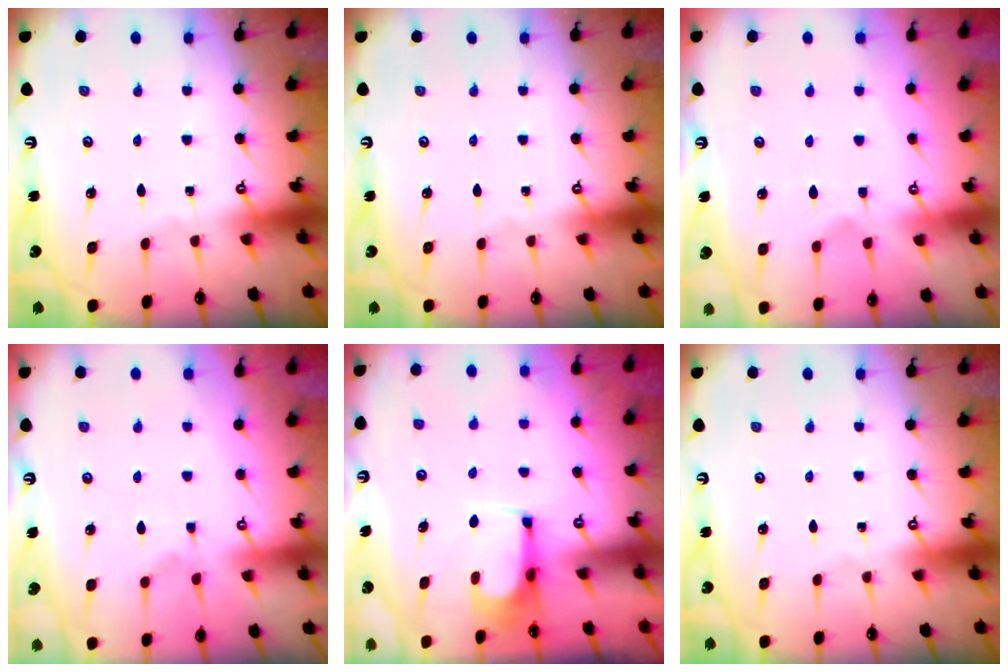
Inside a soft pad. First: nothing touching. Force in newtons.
{"total": 0.0}
{"total": 2.4, "press": 2.0, "slide": 1.2}
{"total": 1.1, "press": 0.1, "slide": 1.1}
{"total": 2.2, "press": 2.2, "slide": 0.3}
{"total": 0.0}